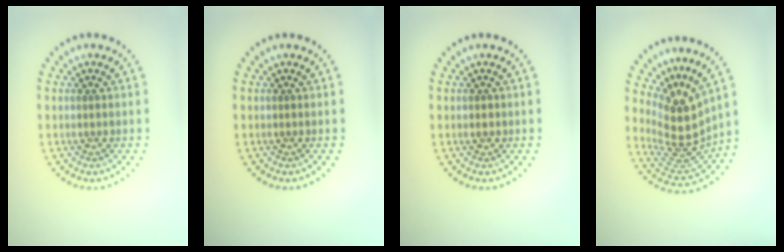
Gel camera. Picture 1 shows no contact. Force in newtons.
{"total": 0.0}
{"total": 1.1, "press": 1.1, "slide": 0.1}
{"total": 4.5, "press": 3.3, "slide": 3.0}